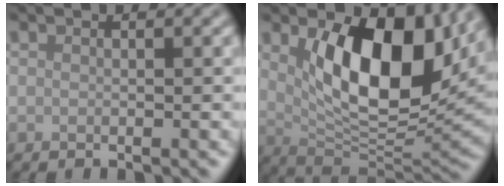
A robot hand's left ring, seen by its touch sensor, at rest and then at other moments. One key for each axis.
{"total": 11.3, "fx": 2.8, "fy": 5.7, "fz": 9.4, "tx": -0.138, "ty": -0.018, "tz": 0.051}